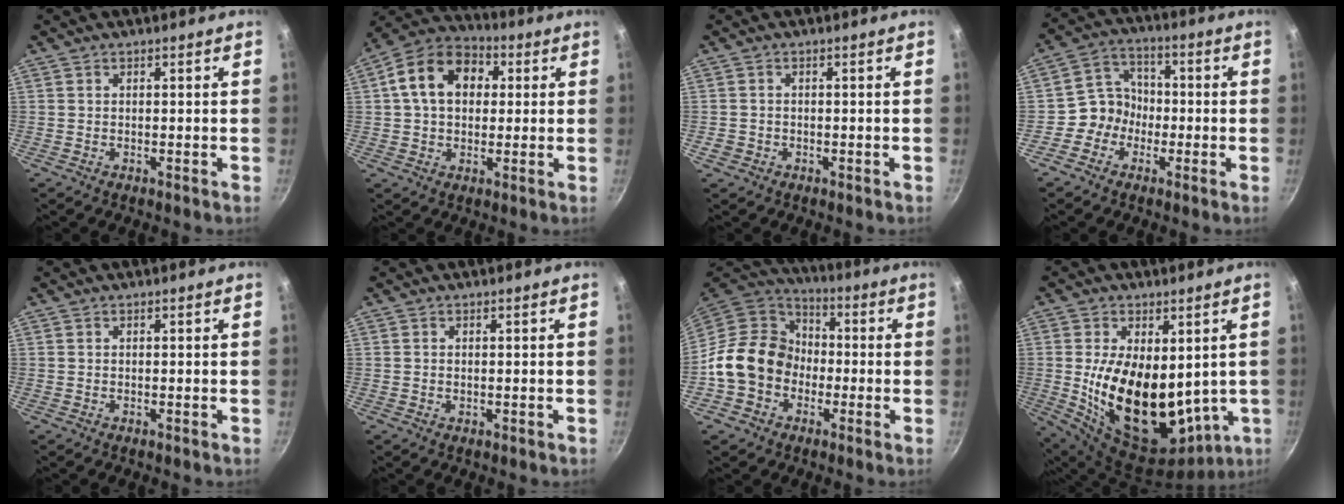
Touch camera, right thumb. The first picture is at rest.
{"total": 13.7, "force": [2.7, 10.1, 8.9], "torque": [-0.123, 0.025, 0.027]}
{"total": 1.9, "force": [-0.7, 1.6, 0.7], "torque": [-0.011, 0.006, -0.008]}
{"total": 7.2, "force": [-2.0, 6.4, 2.5], "torque": [-0.002, 0.034, -0.050]}
{"total": 0.0}
{"total": 0.6, "force": [0.1, 0.4, 0.4], "torque": [-0.006, 0.000, 0.002]}
{"total": 15.2, "force": [-2.7, 12.8, 7.7], "torque": [-0.092, 0.044, -0.062]}
{"total": 22.0, "force": [1.1, 12.6, 18.0], "torque": [-0.295, -0.031, 0.046]}